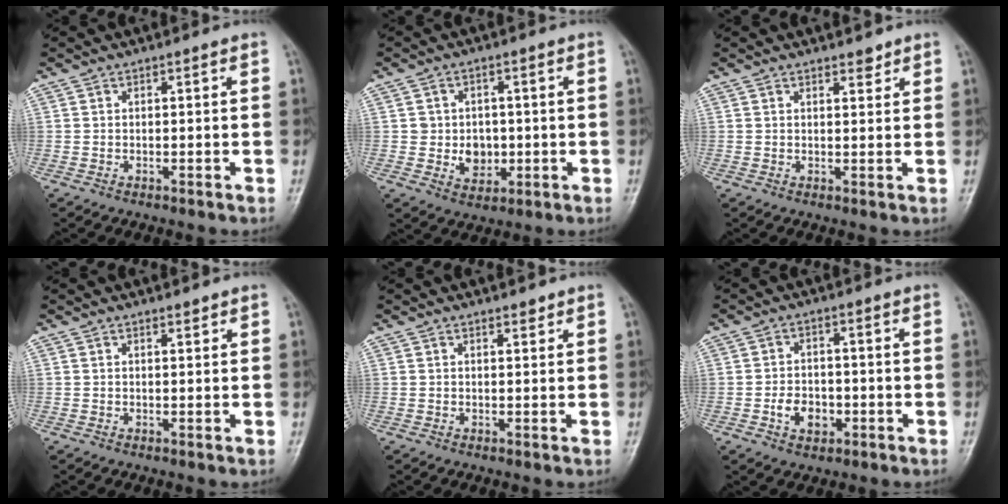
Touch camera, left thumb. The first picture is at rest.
{"total": 5.9, "force": [-0.4, 5.0, 3.1], "torque": [-0.016, 0.003, 0.000]}
{"total": 1.9, "force": [1.5, 0.8, 0.7], "torque": [0.000, -0.011, 0.021]}
{"total": 0.9, "force": [0.8, 0.3, 0.3], "torque": [-0.006, -0.007, 0.012]}
{"total": 1.2, "force": [1.0, 0.5, 0.5], "torque": [-0.004, -0.008, 0.014]}
{"total": 5.4, "force": [-1.6, 4.0, 3.2], "torque": [-0.038, 0.009, -0.027]}